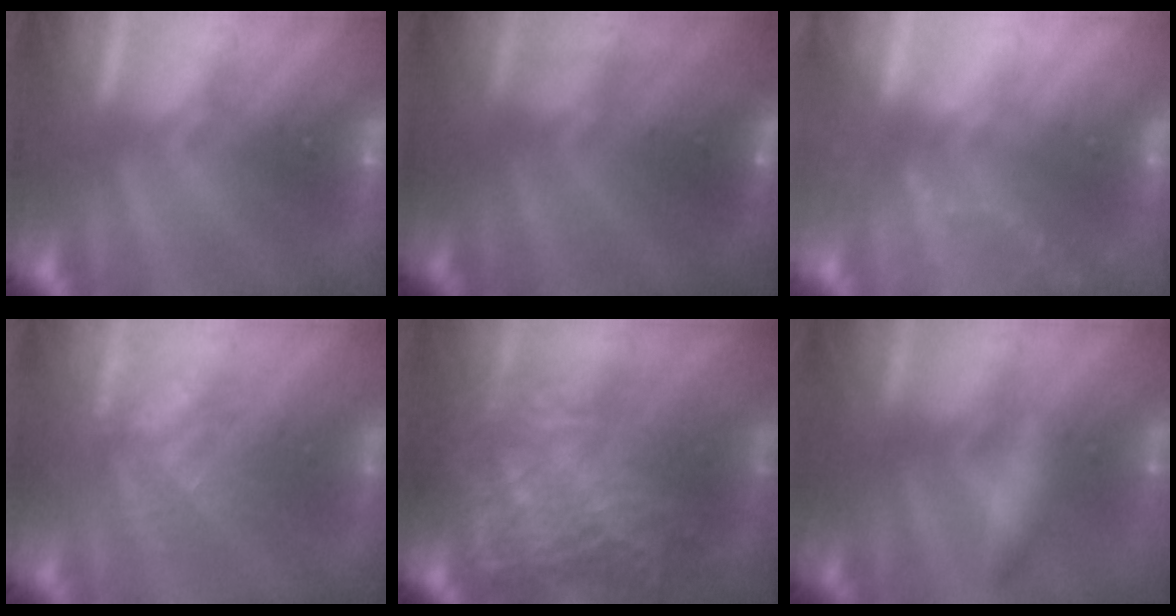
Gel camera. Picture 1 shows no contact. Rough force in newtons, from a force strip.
{"total": 2.7}
{"total": 2.2}
{"total": 2.6}
{"total": 7.4}
{"total": 2.4}